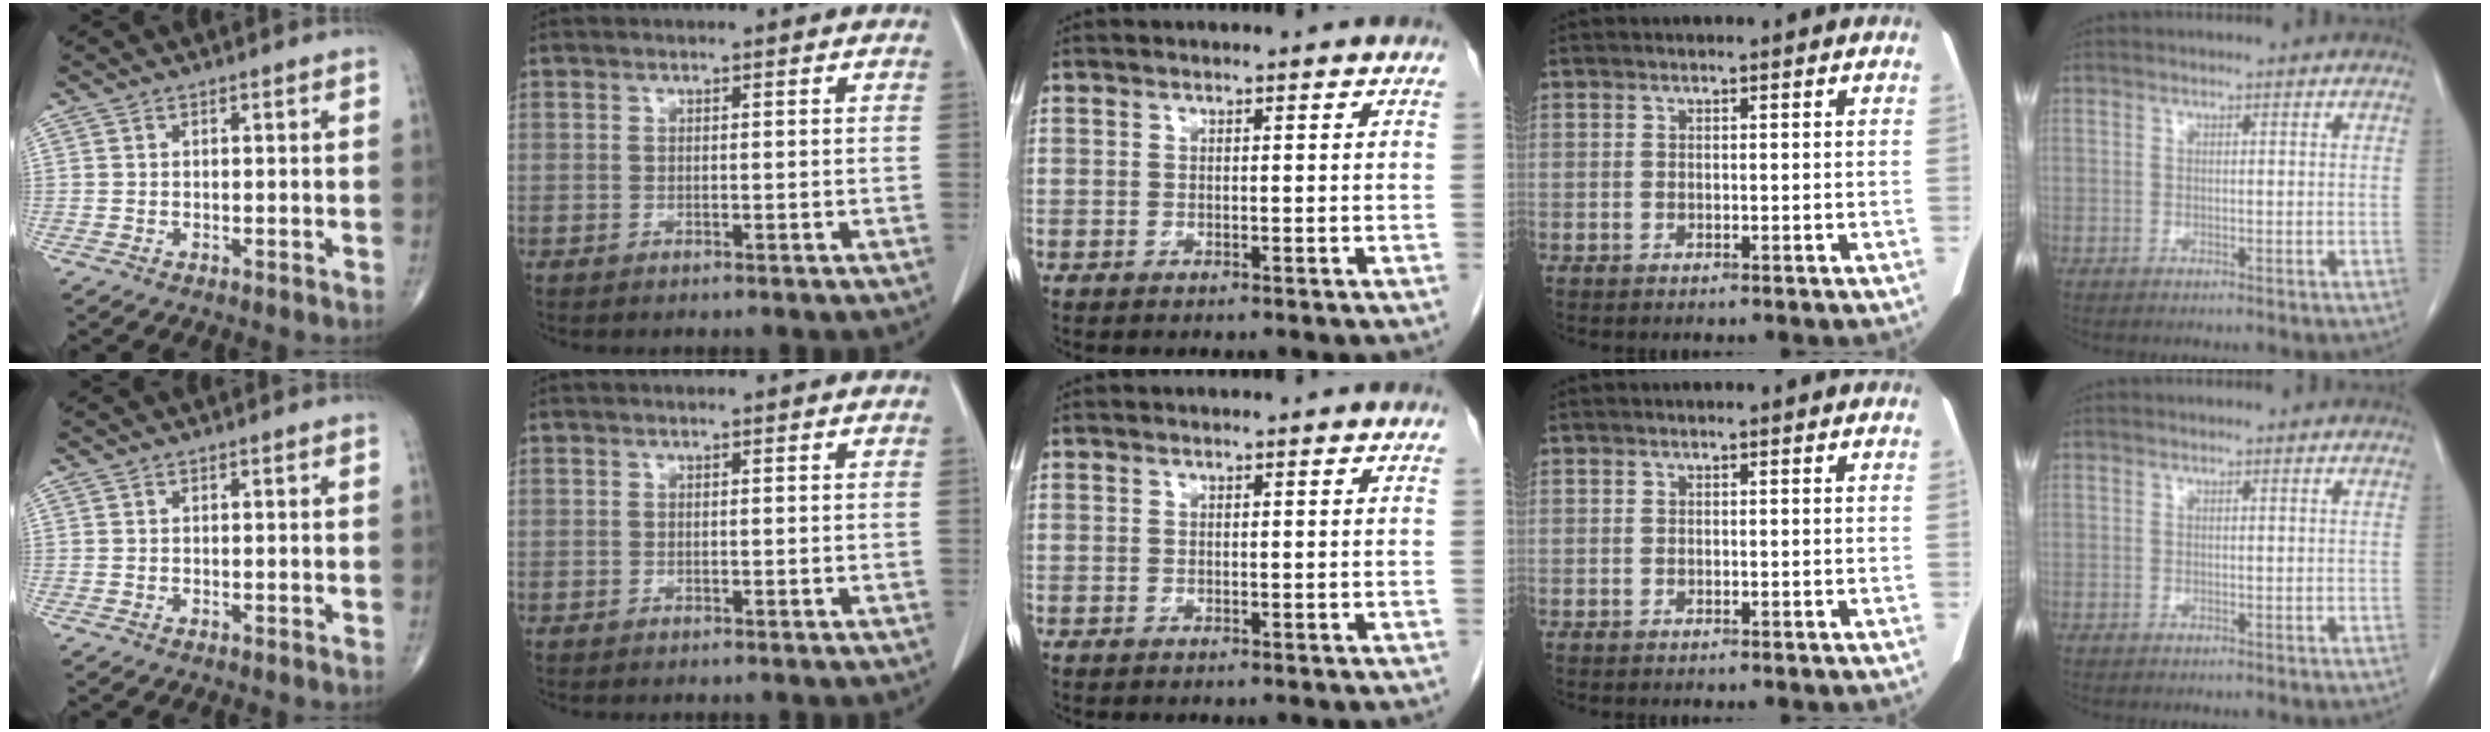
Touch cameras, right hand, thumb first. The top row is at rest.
{}